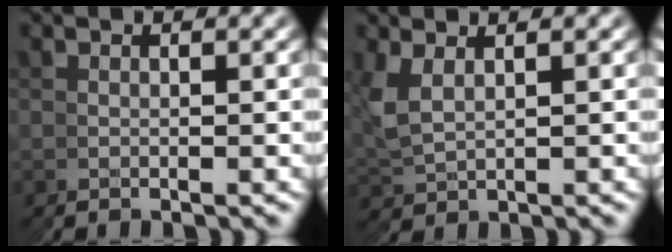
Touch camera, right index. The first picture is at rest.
{"total": 2.5, "force": [1.1, 2.2, 0.7], "torque": [-0.059, -0.022, 0.038]}